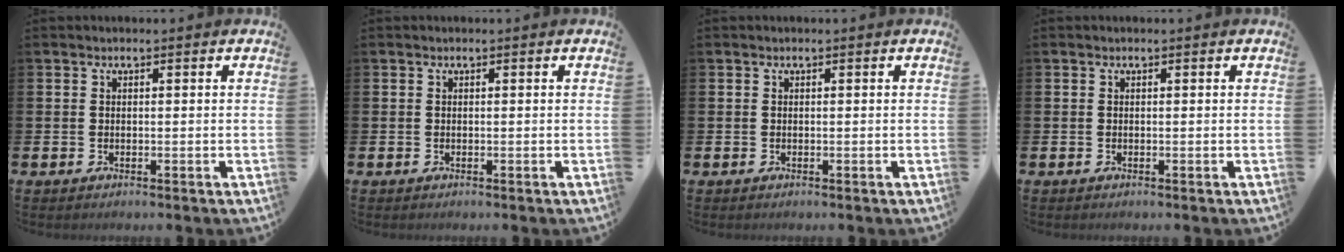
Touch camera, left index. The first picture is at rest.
{"total": 0.0}
{"total": 0.0}
{"total": 0.0}